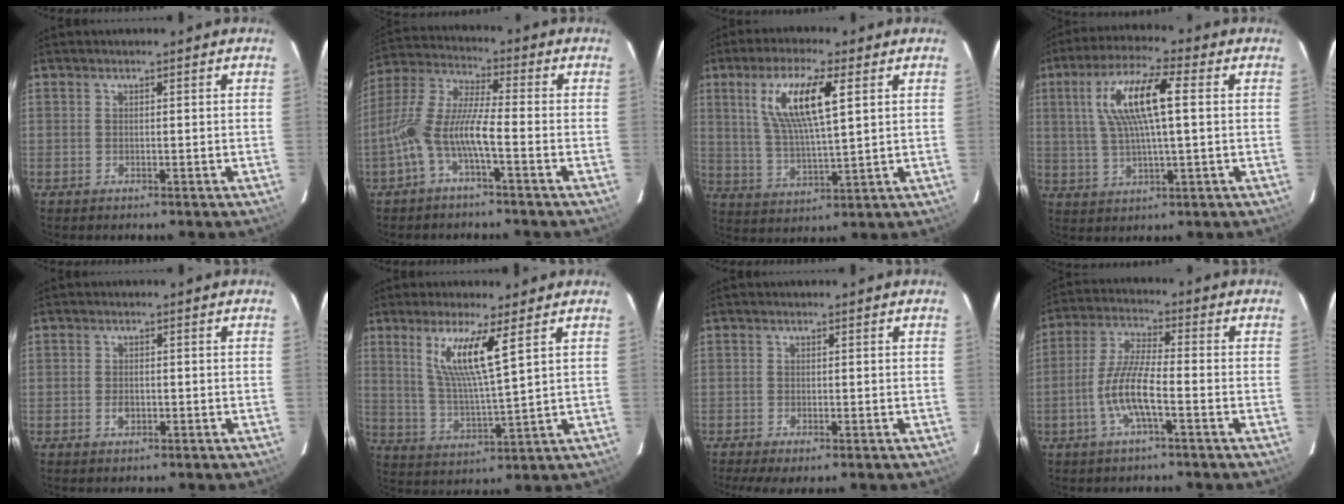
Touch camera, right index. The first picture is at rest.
{"total": 9.5, "force": [-3.7, 1.4, 8.6], "torque": [-0.193, 0.010, -0.074]}
{"total": 12.4, "force": [4.5, 2.7, 11.2], "torque": [-0.214, 0.004, 0.090]}
{"total": 12.8, "force": [2.7, 2.7, 12.2], "torque": [-0.235, 0.016, 0.052]}
{"total": 1.9, "force": [-0.6, 1.3, 1.2], "torque": [-0.021, 0.001, -0.010]}
{"total": 10.1, "force": [5.0, 0.1, 8.7], "torque": [-0.165, -0.012, 0.102]}
{"total": 3.3, "force": [-1.9, 0.6, 2.7], "torque": [-0.054, -0.016, -0.027]}
{"total": 8.9, "force": [-3.2, 1.4, 8.2], "torque": [-0.172, 0.000, -0.064]}